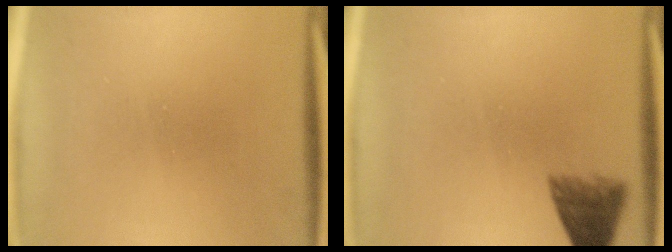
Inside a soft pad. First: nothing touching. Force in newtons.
{"total": 4.0}